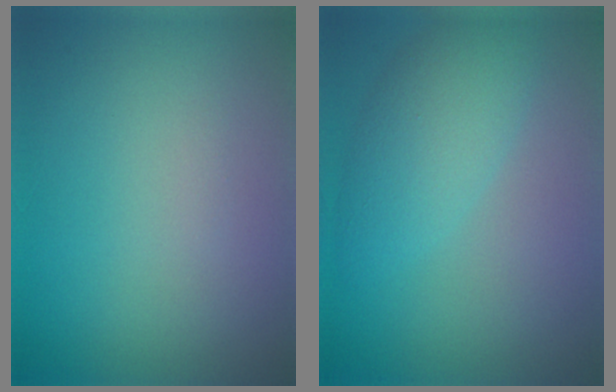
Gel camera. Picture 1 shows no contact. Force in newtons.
{"total": 3.8, "press": 3.8, "slide": 0.2}